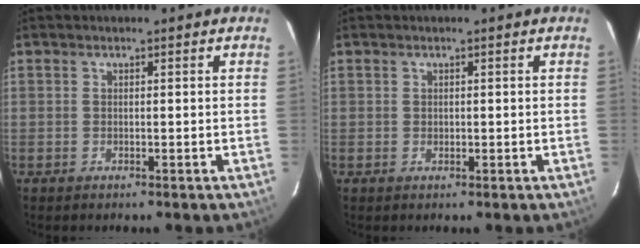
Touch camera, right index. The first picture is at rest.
{"total": 0.5, "force": [0.1, 0.5, 0.0], "torque": [0.003, -0.001, 0.004]}